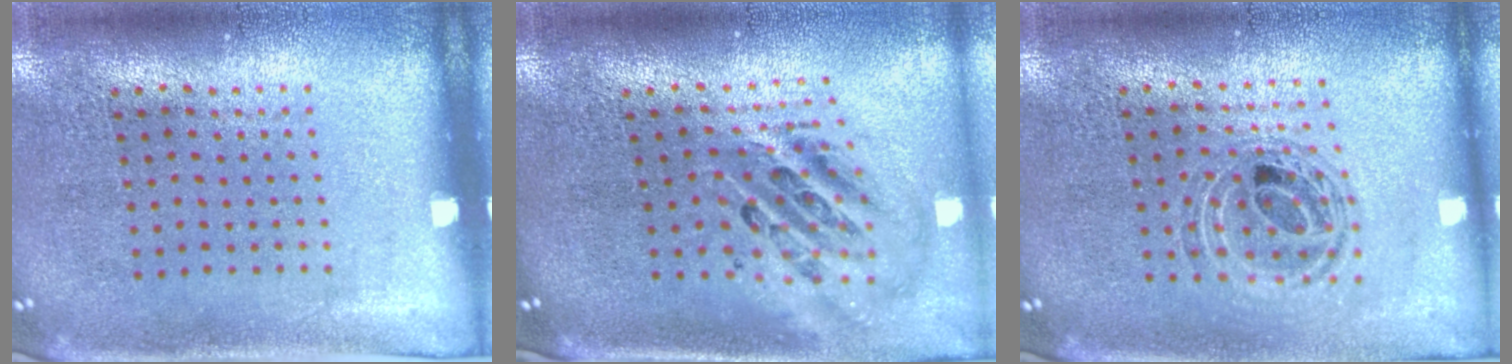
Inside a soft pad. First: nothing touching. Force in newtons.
{"total": 2.4, "press": 1.7, "slide": 1.7}
{"total": 0.9, "press": 0.9, "slide": 0.2}